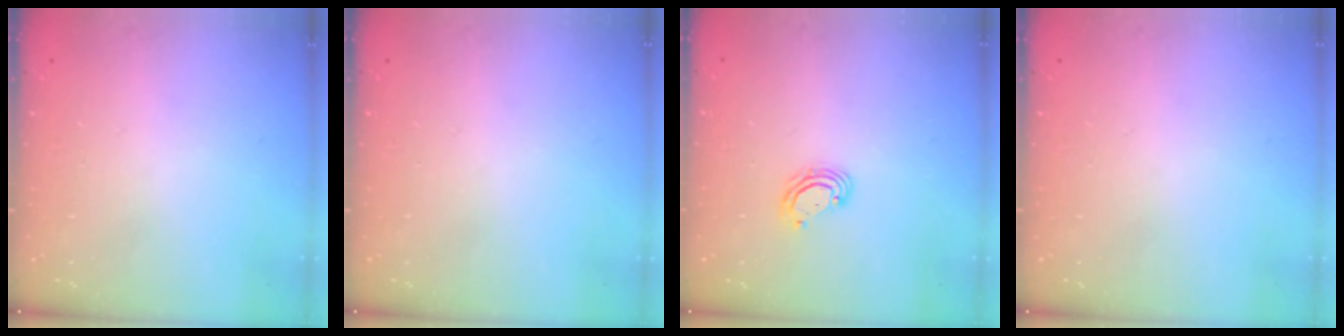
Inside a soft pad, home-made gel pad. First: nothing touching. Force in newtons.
{"total": 0.0}
{"total": 4.9, "press": 4.9, "slide": 0.4}
{"total": 0.0}